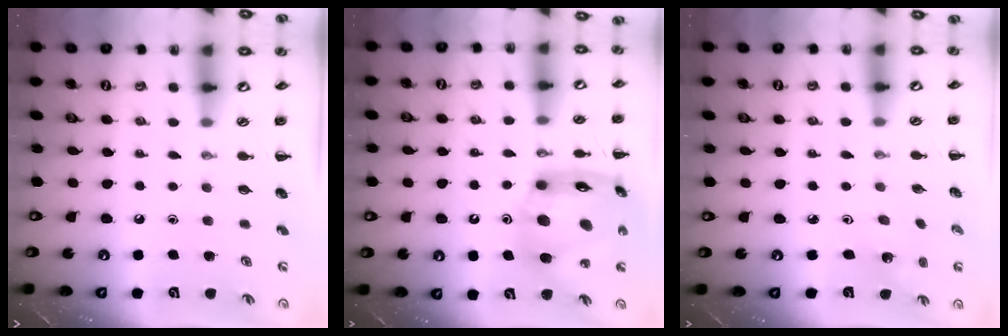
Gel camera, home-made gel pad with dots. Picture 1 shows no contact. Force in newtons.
{"total": 17.7, "press": 17.1, "slide": 4.8}
{"total": 1.6, "press": 1.5, "slide": 0.6}